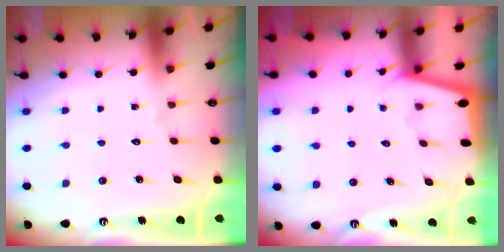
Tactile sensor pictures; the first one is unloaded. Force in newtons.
{"total": 1.3, "press": 1.3, "slide": 0.2}